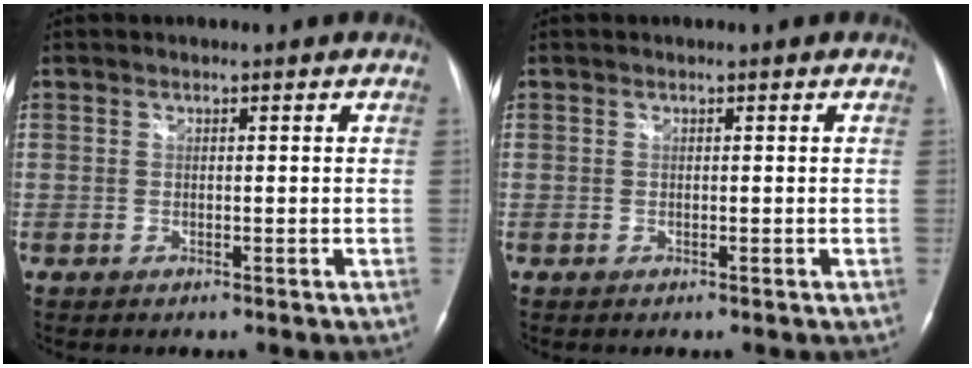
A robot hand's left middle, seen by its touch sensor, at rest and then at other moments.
{"total": 0.0}